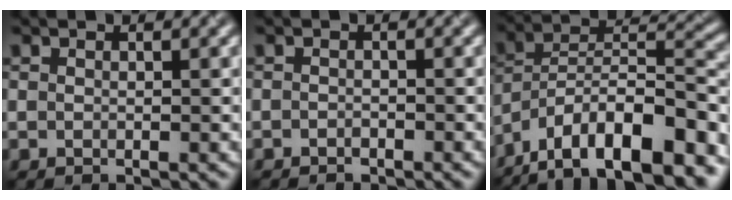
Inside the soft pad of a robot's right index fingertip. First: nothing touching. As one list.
[{"total": 0.8, "force": [-0.8, 0.1, 0.0], "torque": [0.000, 0.000, -0.013]}, {"total": 14.4, "force": [-10.2, 4.7, 9.0], "torque": [-0.155, 0.026, -0.167]}]